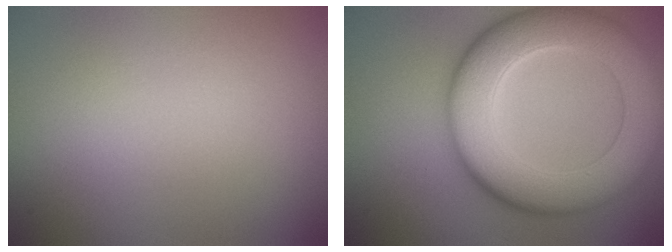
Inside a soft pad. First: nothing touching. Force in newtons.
{"total": 10.4, "press": 10.4, "slide": 0.4}